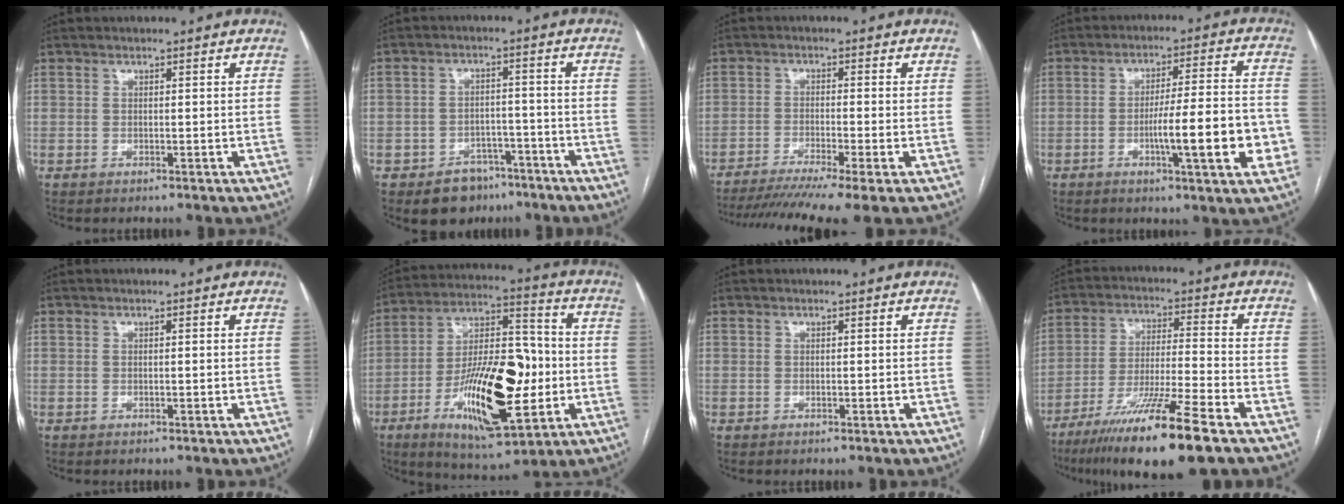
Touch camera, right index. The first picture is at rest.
{"total": 6.6, "force": [-4.4, 4.7, 1.5], "torque": [-0.015, 0.014, -0.060]}
{"total": 11.3, "force": [-8.6, -0.8, 7.3], "torque": [-0.111, -0.023, -0.133]}
{"total": 13.2, "force": [-3.5, 1.2, 12.7], "torque": [-0.190, 0.005, -0.050]}
{"total": 0.0}
{"total": 20.0, "force": [-4.8, 6.5, 18.3], "torque": [-0.333, 0.007, -0.070]}
{"total": 0.0}
{"total": 15.8, "force": [-10.2, -0.3, 12.0], "torque": [-0.222, -0.043, -0.180]}